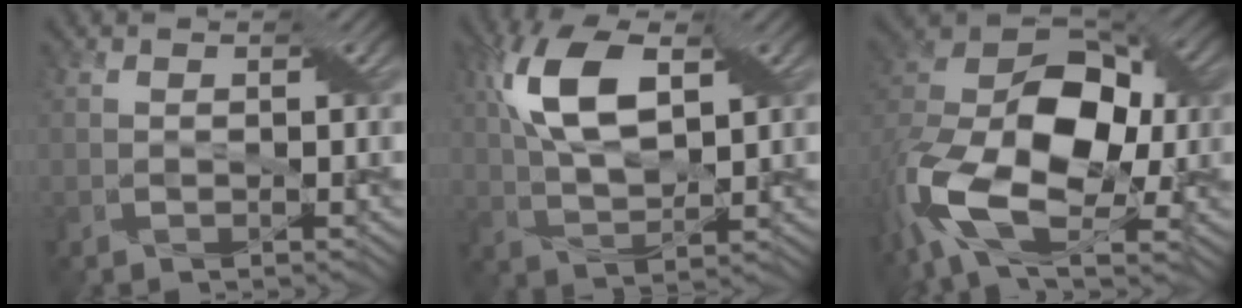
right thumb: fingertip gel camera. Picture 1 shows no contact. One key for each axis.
{"total": 10.6, "fx": 3.7, "fy": 5.1, "fz": 8.5, "tx": -0.187, "ty": 0.015, "tz": 0.064}
{"total": 18.1, "fx": -3.6, "fy": 11.5, "fz": 13.5, "tx": -0.302, "ty": -0.020, "tz": -0.062}